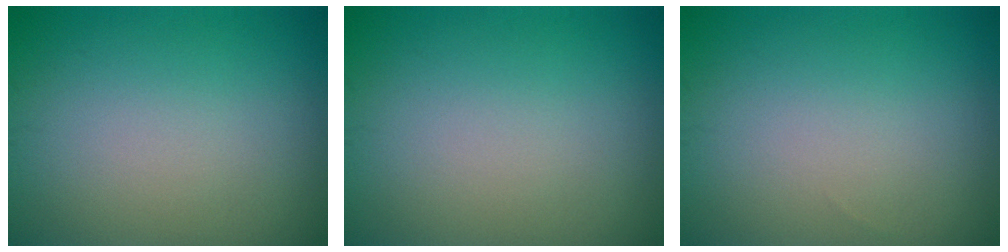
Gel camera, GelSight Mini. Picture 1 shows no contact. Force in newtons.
{"total": 0.0}
{"total": 0.0}